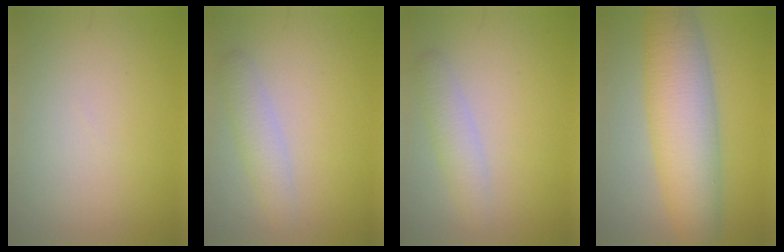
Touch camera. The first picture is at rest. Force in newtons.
{"total": 2.4, "press": 2.3, "slide": 0.1}
{"total": 2.4, "press": 2.3, "slide": 0.1}
{"total": 8.3, "press": 8.3, "slide": 0.1}